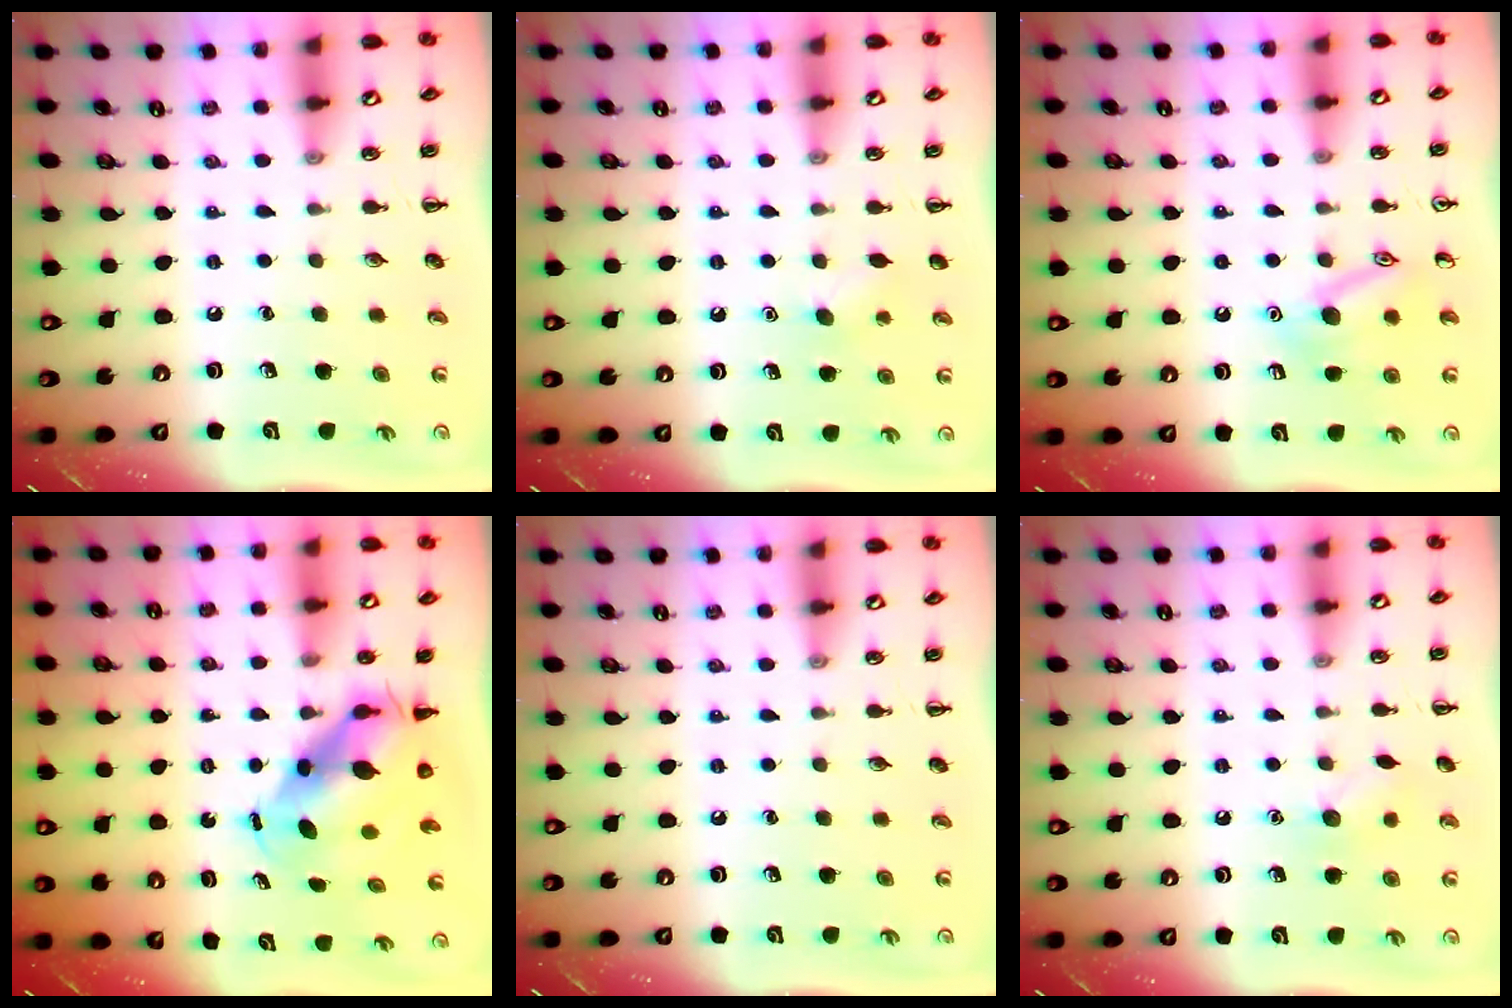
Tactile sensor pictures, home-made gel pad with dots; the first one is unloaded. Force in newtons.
{"total": 3.8, "press": 3.7, "slide": 0.8}
{"total": 11.7, "press": 11.7, "slide": 0.7}
{"total": 6.8, "press": 6.6, "slide": 1.6}
{"total": 0.0}
{"total": 7.5, "press": 7.3, "slide": 1.7}